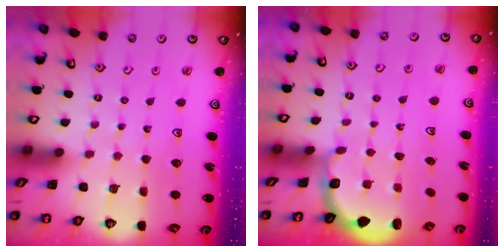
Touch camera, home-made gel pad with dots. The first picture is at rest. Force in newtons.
{"total": 1.8, "press": 1.7, "slide": 0.7}